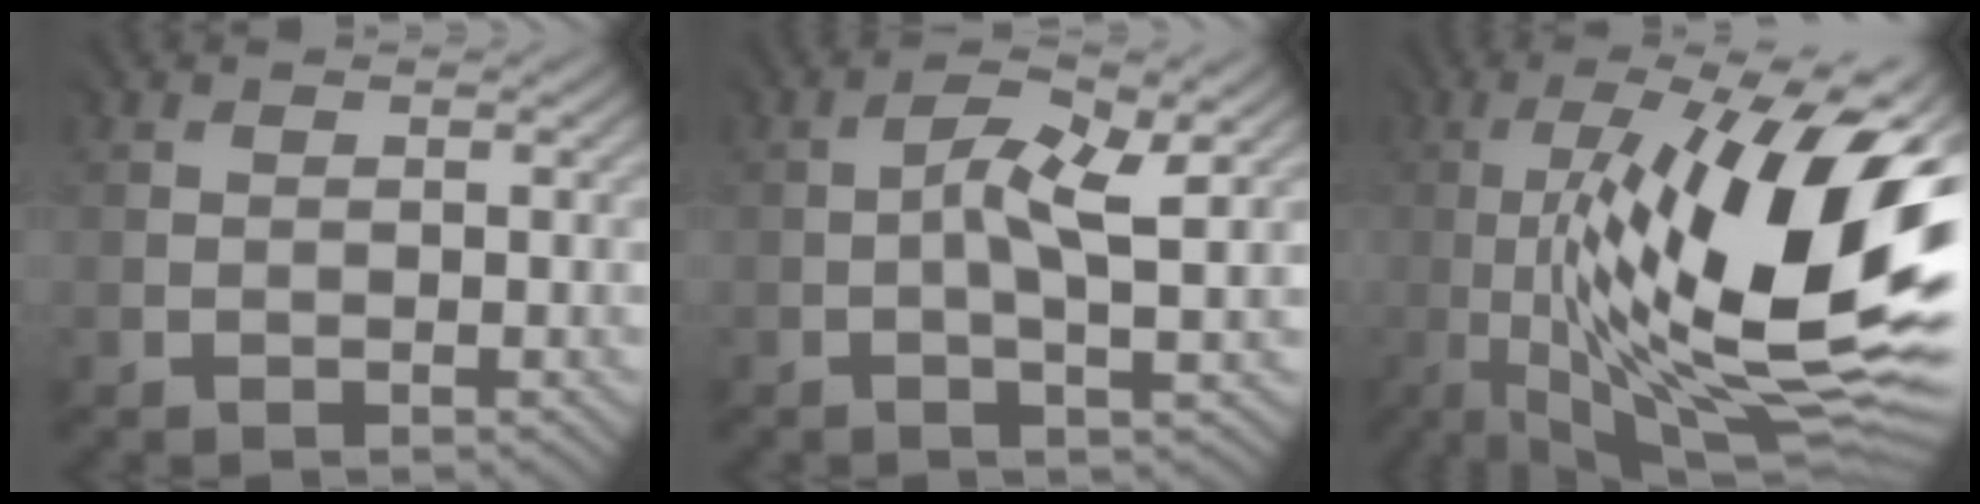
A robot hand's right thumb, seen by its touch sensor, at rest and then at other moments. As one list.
[{"total": 5.0, "force": [0.3, 1.4, 4.8], "torque": [-0.091, 0.002, 0.004]}, {"total": 19.8, "force": [0.2, 6.2, 18.8], "torque": [-0.307, 0.006, 0.012]}]